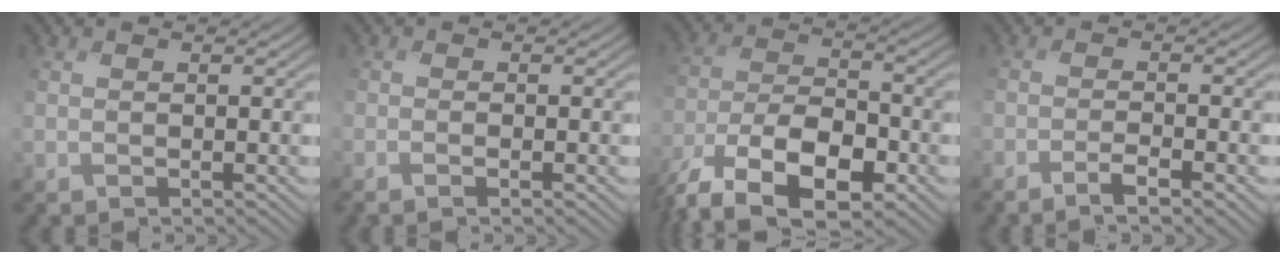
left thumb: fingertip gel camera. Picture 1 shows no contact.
{"total": 1.0, "force": [-0.6, -0.2, 0.7], "torque": [-0.012, 0.002, -0.015]}
{"total": 12.2, "force": [-8.0, 5.3, 7.6], "torque": [-0.154, -0.010, -0.161]}
{"total": 3.1, "force": [-2.2, -0.1, 2.2], "torque": [-0.039, 0.008, -0.047]}